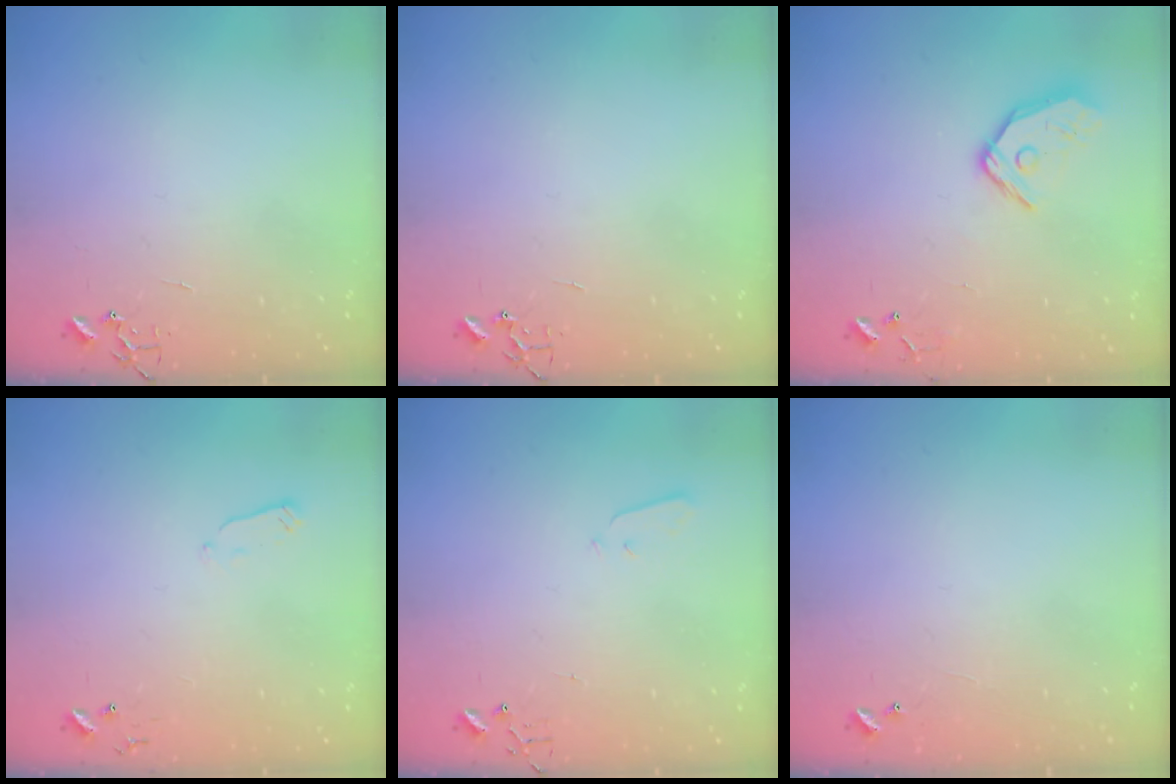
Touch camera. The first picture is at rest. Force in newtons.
{"total": 0.0}
{"total": 12.4, "press": 12.2, "slide": 2.1}
{"total": 3.5, "press": 3.4, "slide": 1.0}
{"total": 2.1, "press": 2.1, "slide": 0.3}
{"total": 5.1, "press": 5.0, "slide": 0.3}